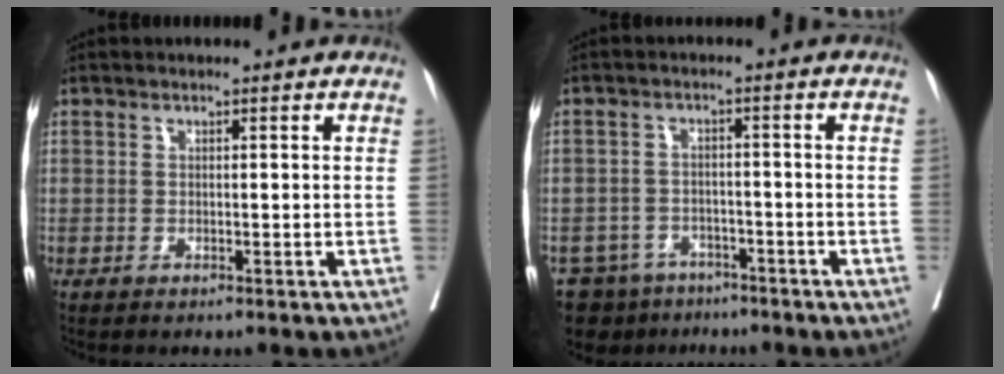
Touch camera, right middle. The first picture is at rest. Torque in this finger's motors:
{"motor_torque": [1.11, -1.02, 0.65, 0.11]}